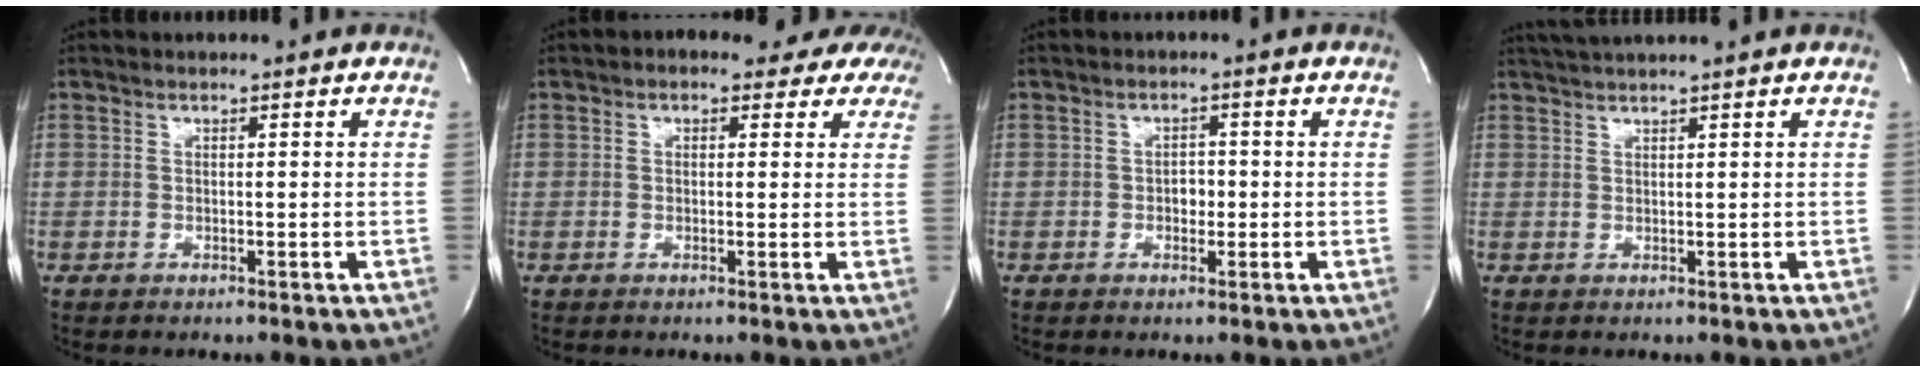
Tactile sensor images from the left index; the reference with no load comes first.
{"total": 7.9, "force": [6.2, 3.8, 2.9], "torque": [-0.022, 0.025, 0.055]}
{"total": 1.8, "force": [-0.4, 1.3, 1.3], "torque": [-0.016, 0.005, -0.005]}
{"total": 4.2, "force": [3.7, -1.0, 1.7], "torque": [-0.024, 0.022, 0.067]}